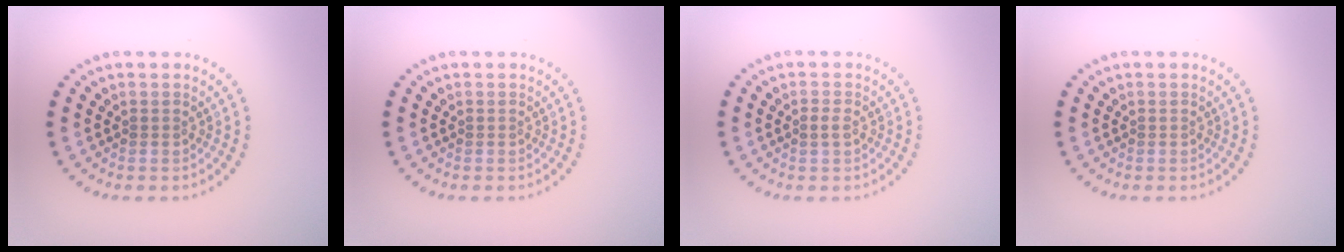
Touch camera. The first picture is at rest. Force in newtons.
{"total": 0.0}
{"total": 0.9, "press": 0.9, "slide": 0.1}
{"total": 0.0}